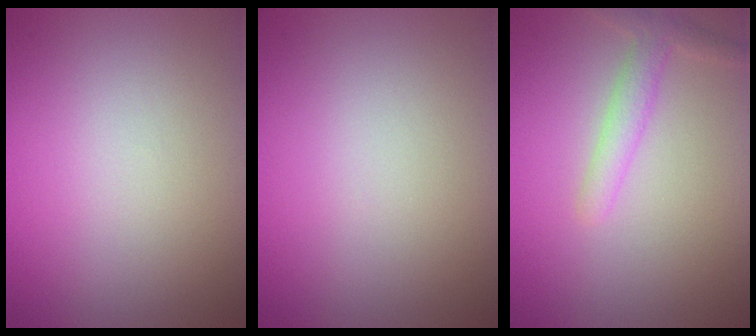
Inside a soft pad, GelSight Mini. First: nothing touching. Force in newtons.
{"total": 0.0}
{"total": 2.2, "press": 2.2, "slide": 0.1}